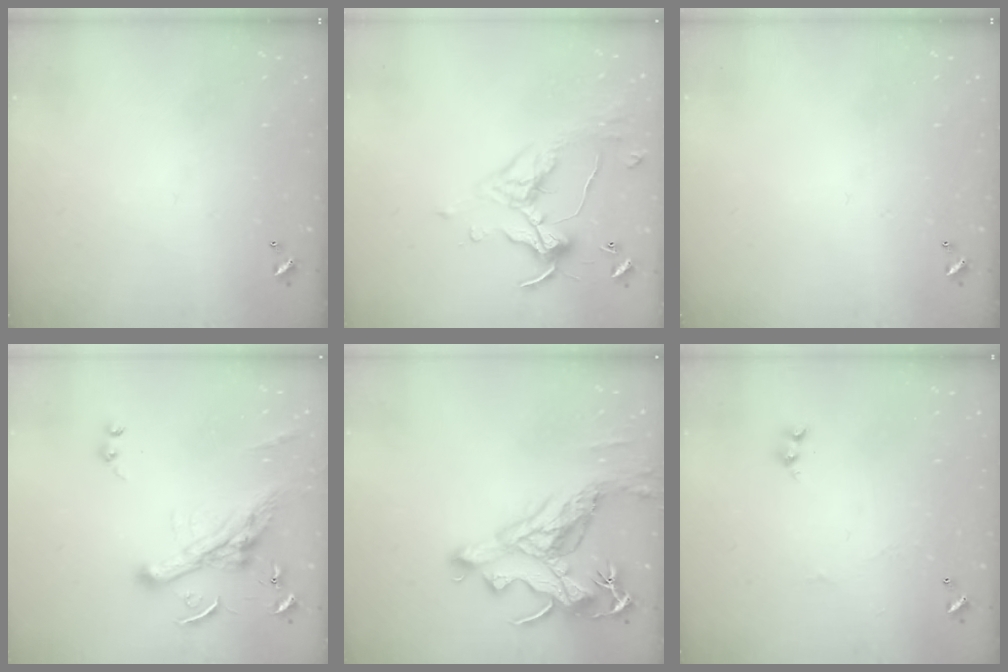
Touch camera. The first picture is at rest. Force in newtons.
{"total": 1.5, "press": 1.5, "slide": 0.2}
{"total": 0.0}
{"total": 6.7, "press": 6.5, "slide": 1.6}
{"total": 9.9, "press": 9.7, "slide": 1.9}
{"total": 1.6, "press": 1.6, "slide": 0.2}